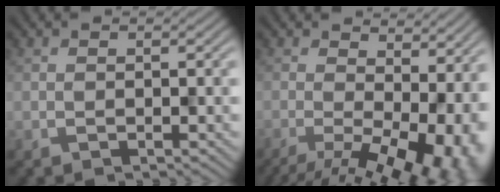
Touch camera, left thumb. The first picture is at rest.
{"total": 12.5, "force": [-2.5, 5.8, 10.8], "torque": [-0.139, -0.027, -0.006]}